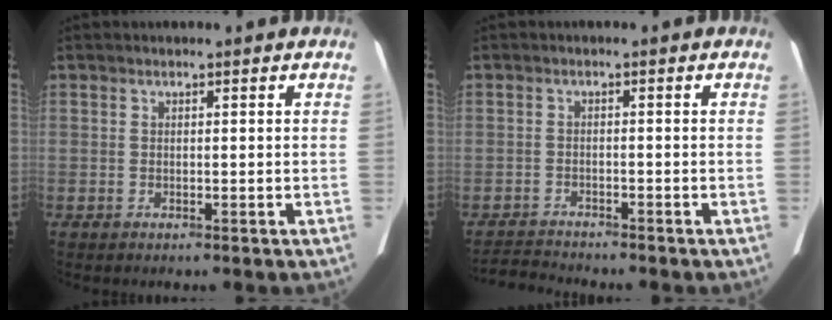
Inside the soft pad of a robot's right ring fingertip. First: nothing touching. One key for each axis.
{"total": 4.1, "fx": -4.1, "fy": -0.2, "fz": 0.2, "tx": -0.007, "ty": -0.019, "tz": -0.070}